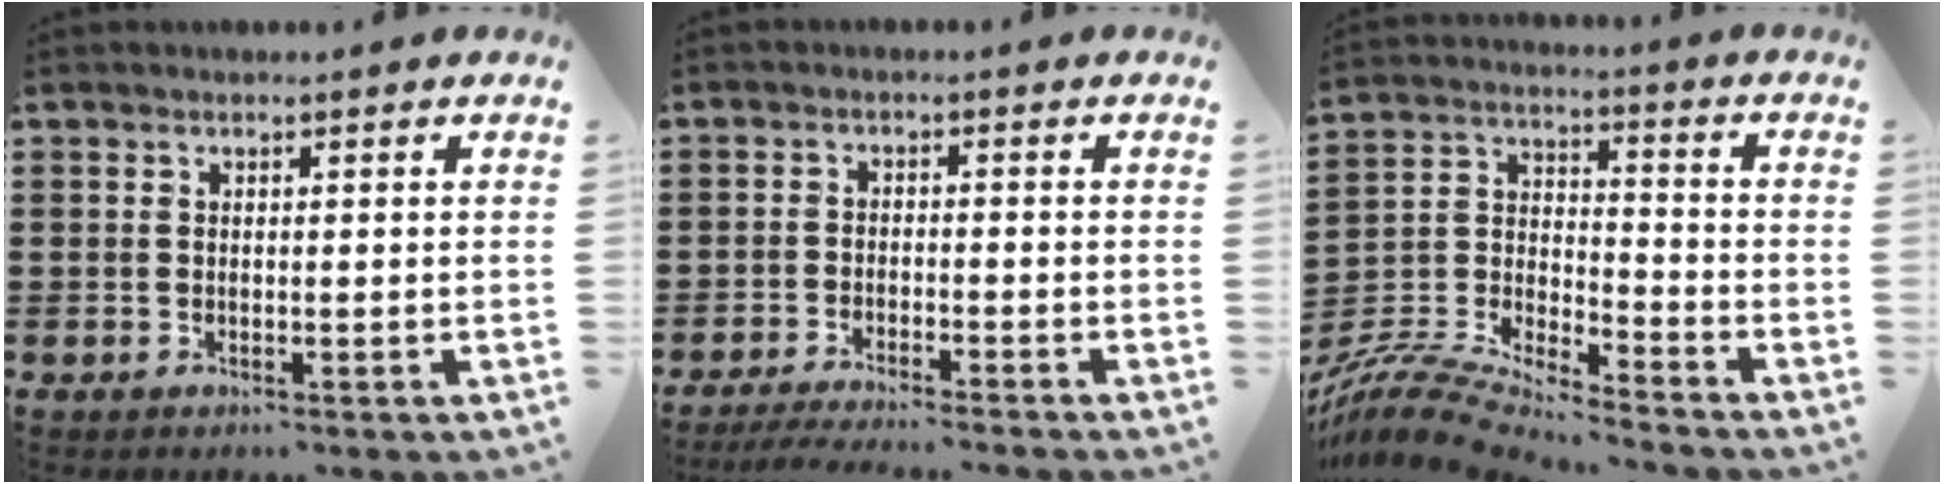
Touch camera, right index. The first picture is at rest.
{"total": 3.1, "force": [-2.9, -0.4, 0.7], "torque": [-0.018, -0.008, -0.061]}
{"total": 8.9, "force": [-8.4, 0.9, 2.8], "torque": [-0.076, 0.000, -0.175]}